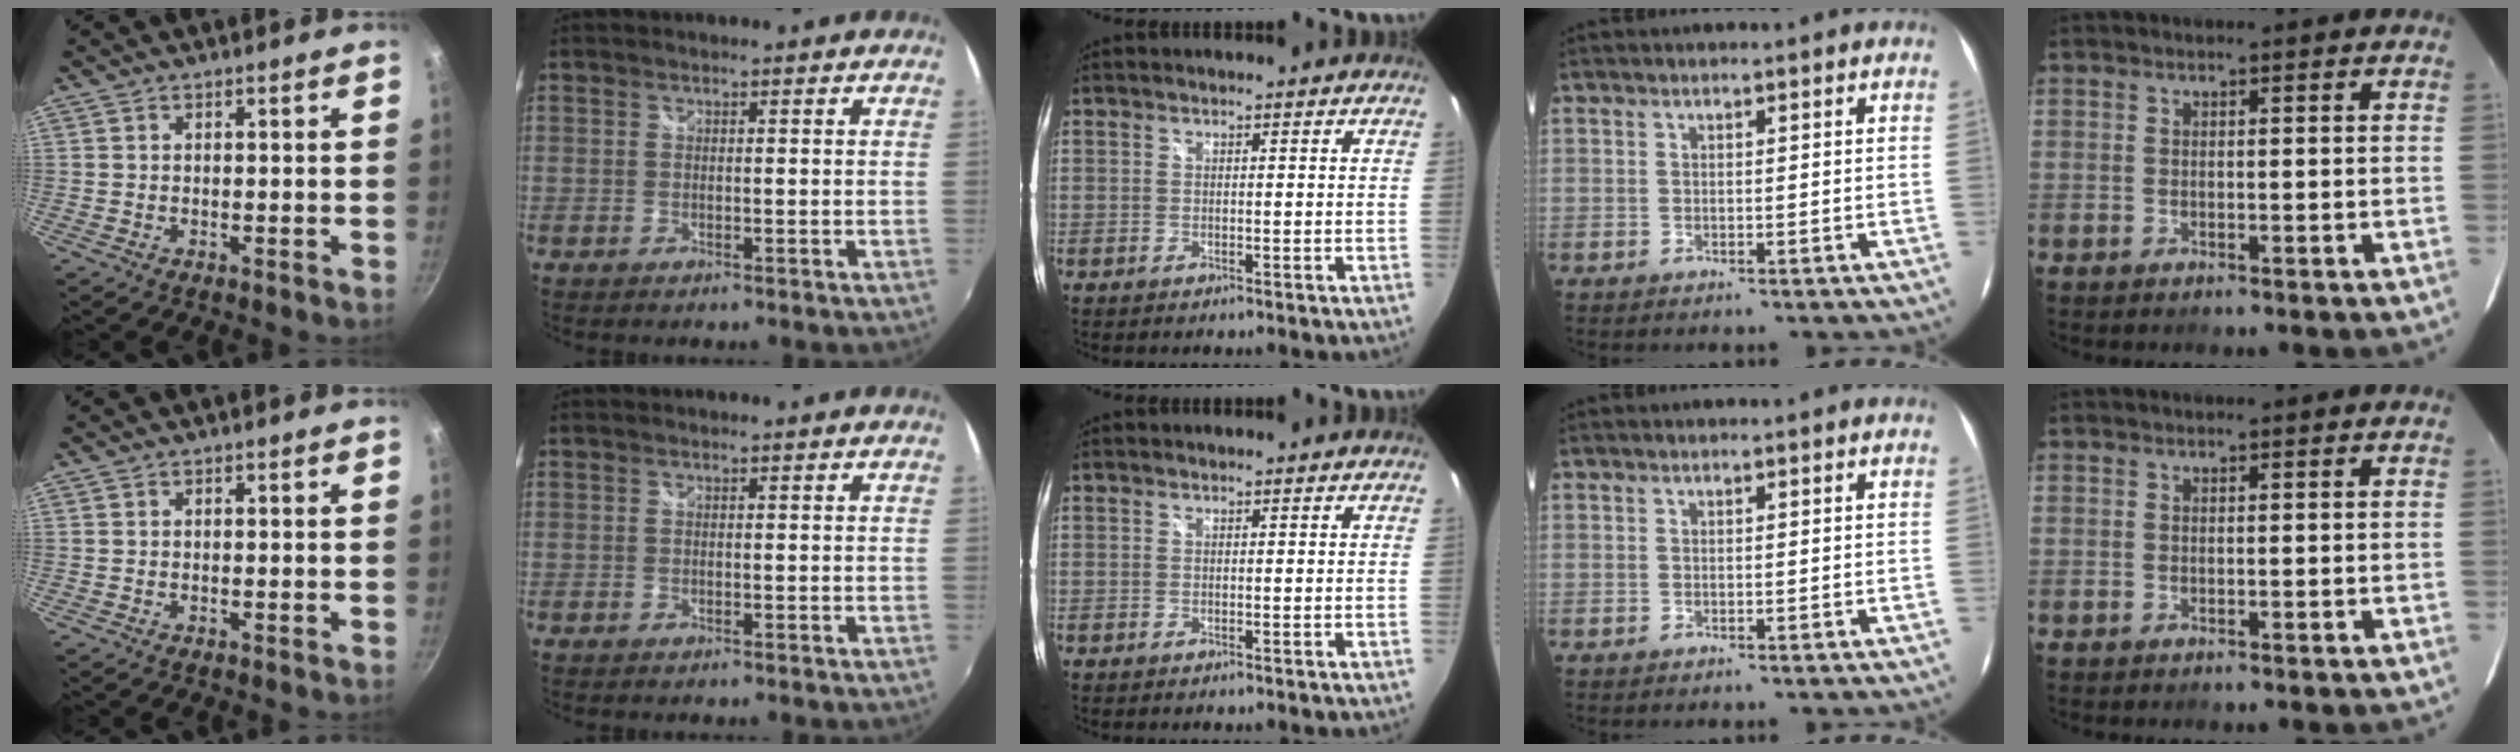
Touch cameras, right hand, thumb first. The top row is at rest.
{}